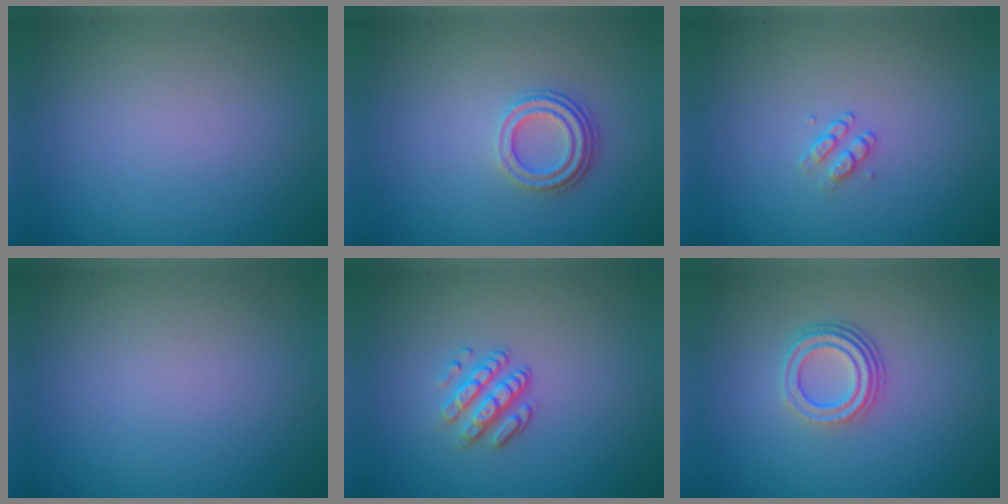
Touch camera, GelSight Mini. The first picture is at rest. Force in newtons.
{"total": 3.2, "press": 2.4, "slide": 2.1}
{"total": 1.1, "press": 0.8, "slide": 0.7}
{"total": 0.0}
{"total": 2.9, "press": 2.3, "slide": 1.8}
{"total": 3.4, "press": 2.5, "slide": 2.4}